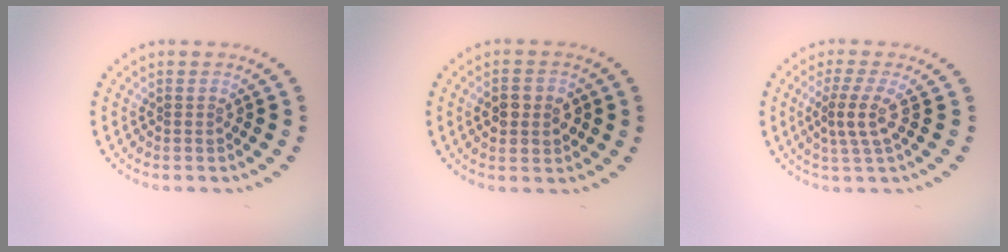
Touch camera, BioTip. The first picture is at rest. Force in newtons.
{"total": 2.7, "press": 2.7, "slide": 0.1}
{"total": 2.8, "press": 2.2, "slide": 1.8}